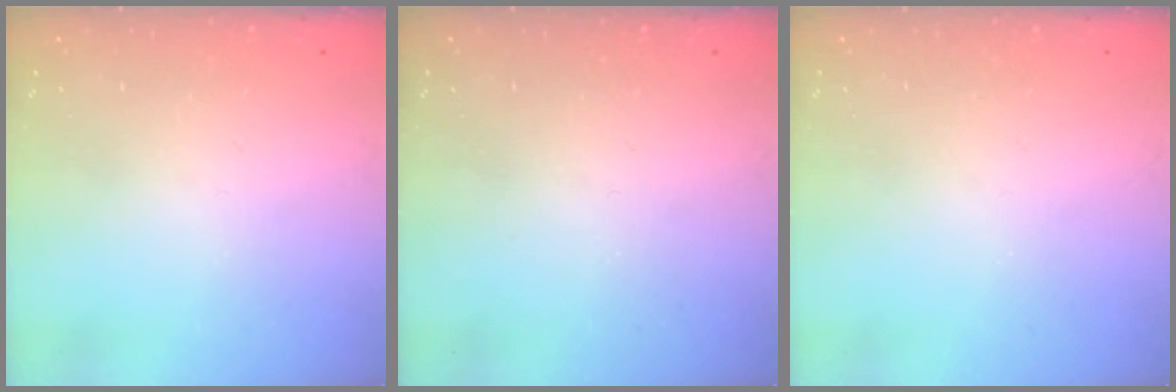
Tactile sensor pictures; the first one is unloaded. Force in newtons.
{"total": 0.0}
{"total": 0.0}